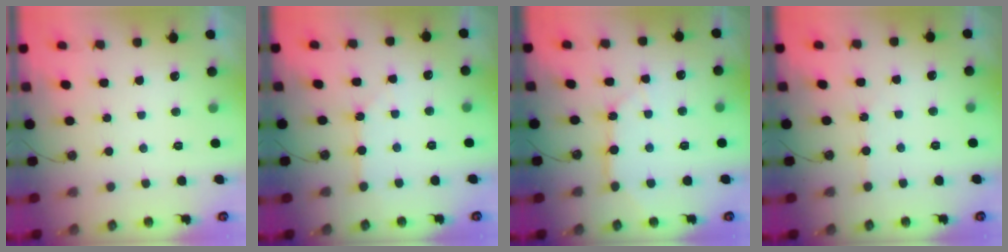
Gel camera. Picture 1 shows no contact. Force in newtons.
{"total": 2.6, "press": 2.5, "slide": 0.4}
{"total": 8.1, "press": 8.1, "slide": 0.4}
{"total": 1.0, "press": 1.0, "slide": 0.2}